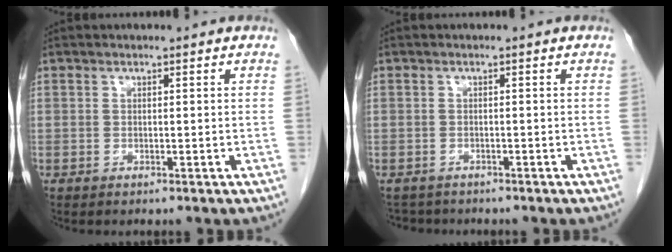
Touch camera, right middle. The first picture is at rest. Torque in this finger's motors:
{"motor_torque": [-0.53, -0.30, -0.06, -0.02]}